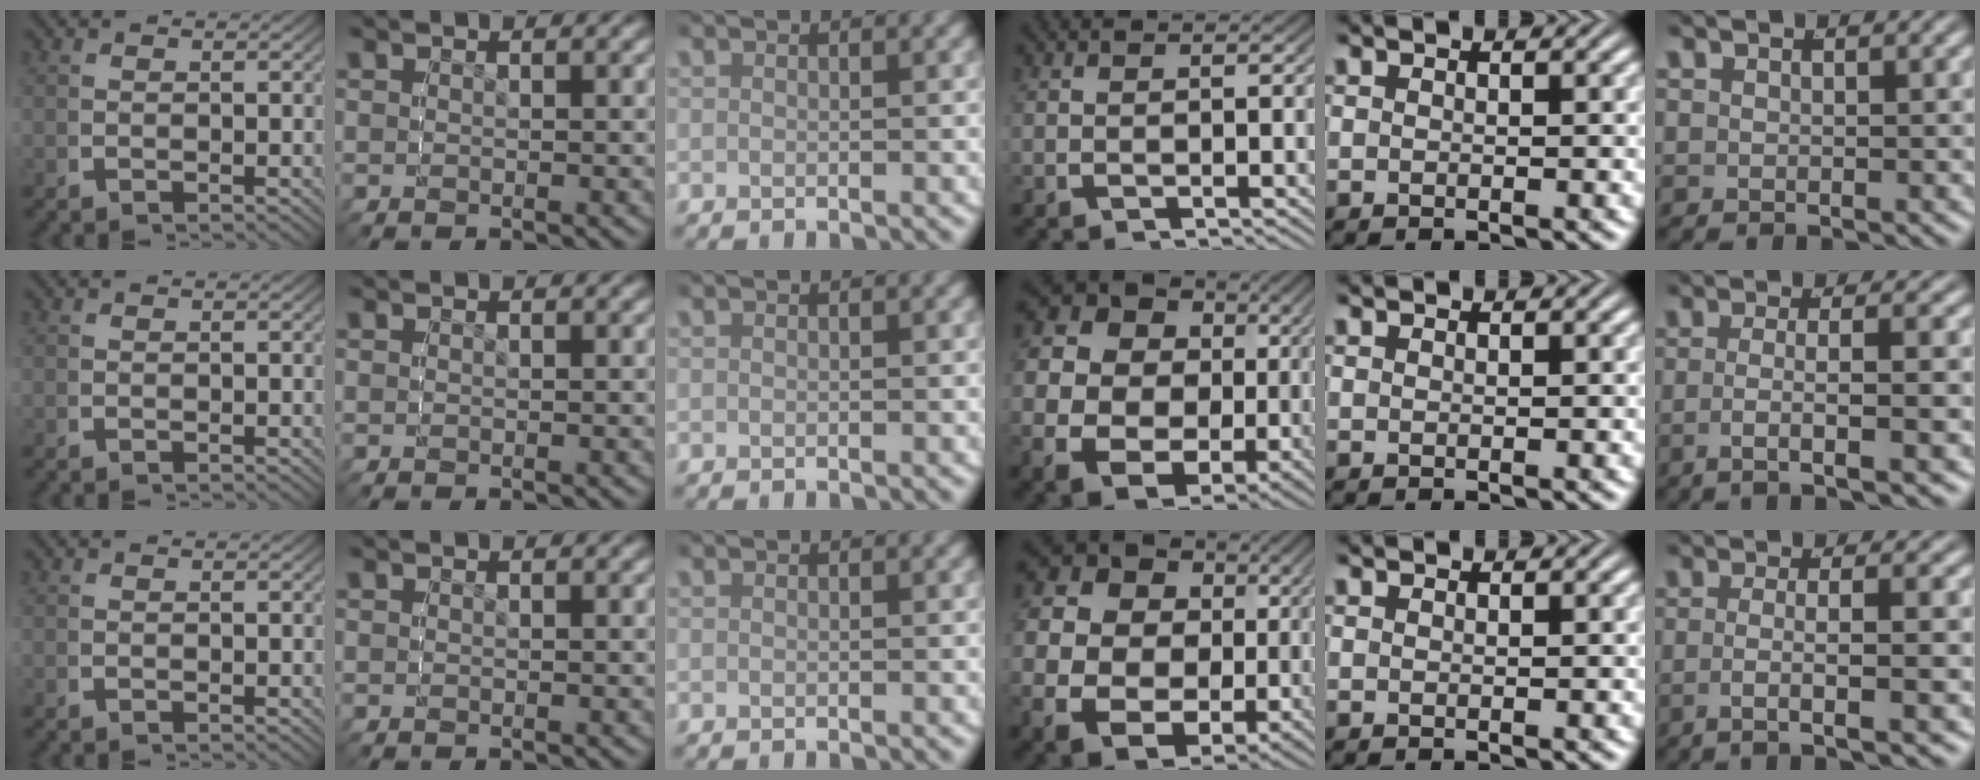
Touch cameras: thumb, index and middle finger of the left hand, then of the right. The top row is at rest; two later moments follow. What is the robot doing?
{"motion": "grasp_and_lifting", "object": "sponge"}